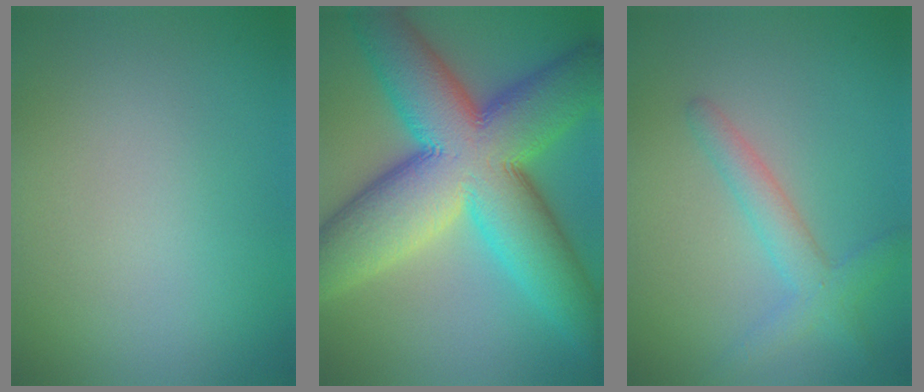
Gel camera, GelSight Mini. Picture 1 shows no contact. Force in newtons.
{"total": 16.5, "press": 16.5, "slide": 0.3}
{"total": 2.8, "press": 2.8, "slide": 0.1}